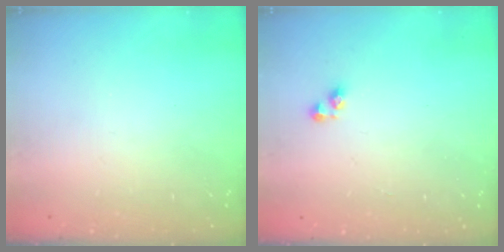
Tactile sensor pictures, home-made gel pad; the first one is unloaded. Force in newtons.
{"total": 3.4, "press": 3.4, "slide": 0.1}